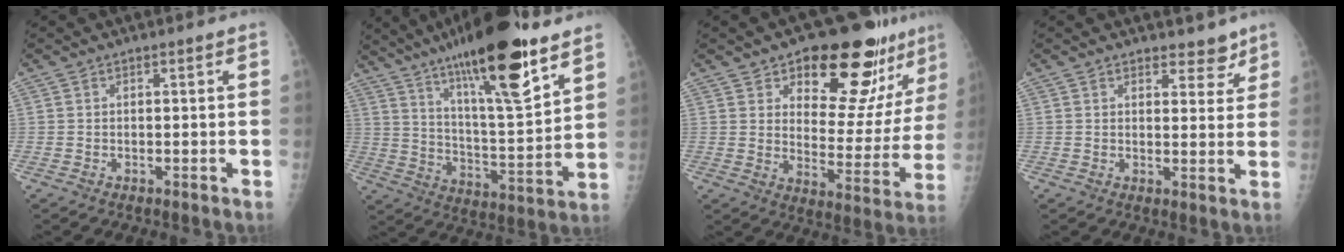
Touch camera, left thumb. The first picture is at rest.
{"total": 23.0, "force": [14.5, 4.8, 17.2], "torque": [-0.270, -0.059, 0.241]}
{"total": 19.7, "force": [13.4, 8.3, 11.7], "torque": [-0.100, -0.083, 0.184]}
{"total": 4.2, "force": [3.4, 2.2, 1.3], "torque": [0.013, -0.022, 0.046]}